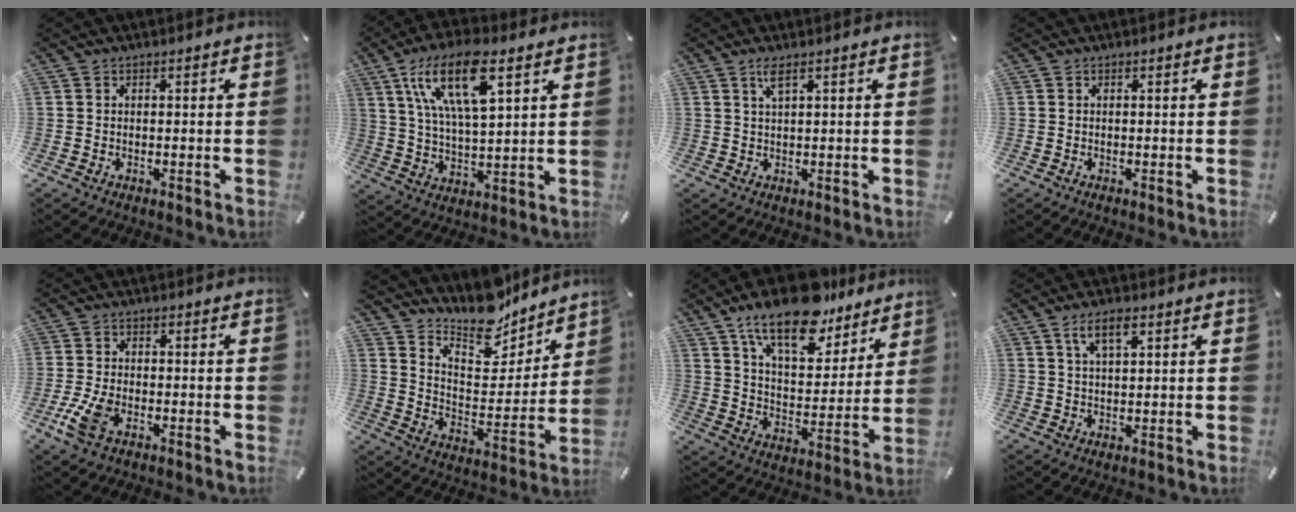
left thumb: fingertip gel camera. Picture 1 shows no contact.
{"total": 16.7, "force": [8.8, 6.0, 12.9], "torque": [-0.265, -0.017, 0.146]}
{"total": 2.7, "force": [1.7, 0.3, 2.1], "torque": [-0.046, 0.001, 0.028]}
{"total": 0.0}
{"total": 6.1, "force": [-2.6, 3.3, 4.5], "torque": [-0.102, 0.000, -0.049]}
{"total": 14.1, "force": [13.1, 4.5, 2.8], "torque": [-0.053, -0.129, 0.232]}
{"total": 18.5, "force": [13.8, 7.8, 9.4], "torque": [-0.161, -0.089, 0.238]}
{"total": 5.4, "force": [2.8, 2.0, 4.1], "torque": [-0.079, 0.002, 0.047]}